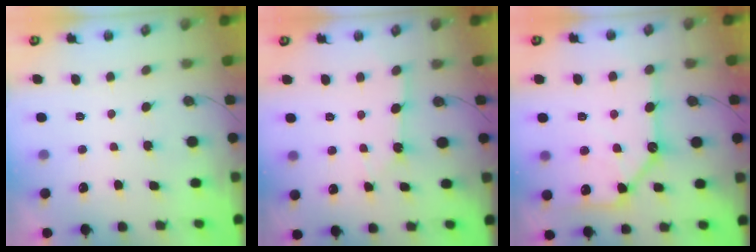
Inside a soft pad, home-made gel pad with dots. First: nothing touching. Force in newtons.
{"total": 3.4, "press": 3.4, "slide": 0.3}
{"total": 16.5, "press": 16.4, "slide": 1.9}